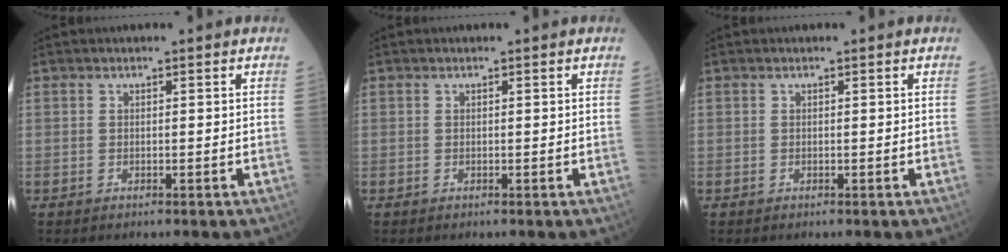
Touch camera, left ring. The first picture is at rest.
{"total": 0.0}
{"total": 0.0}